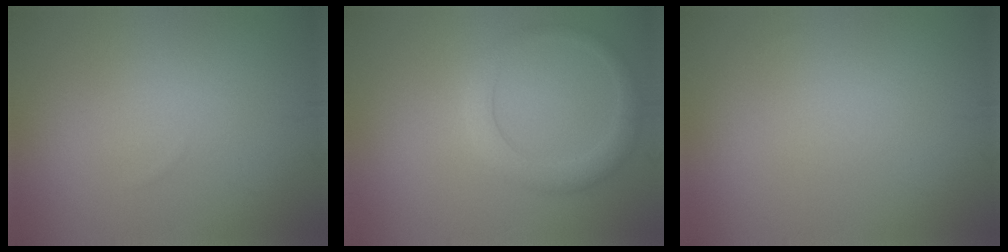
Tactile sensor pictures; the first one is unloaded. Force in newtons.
{"total": 2.6, "press": 2.6, "slide": 0.2}
{"total": 0.0}